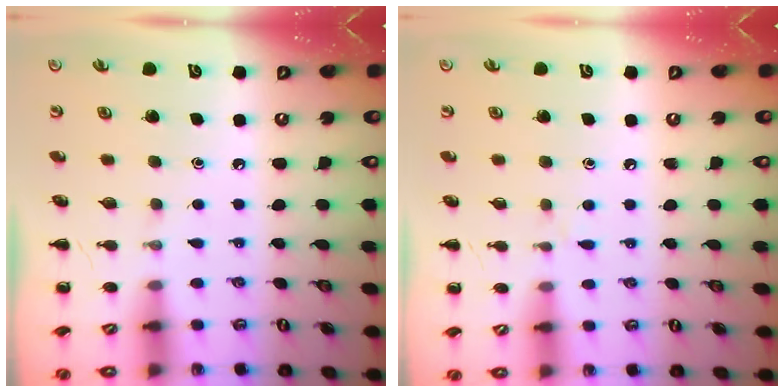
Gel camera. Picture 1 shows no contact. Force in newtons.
{"total": 3.5, "press": 3.2, "slide": 1.4}